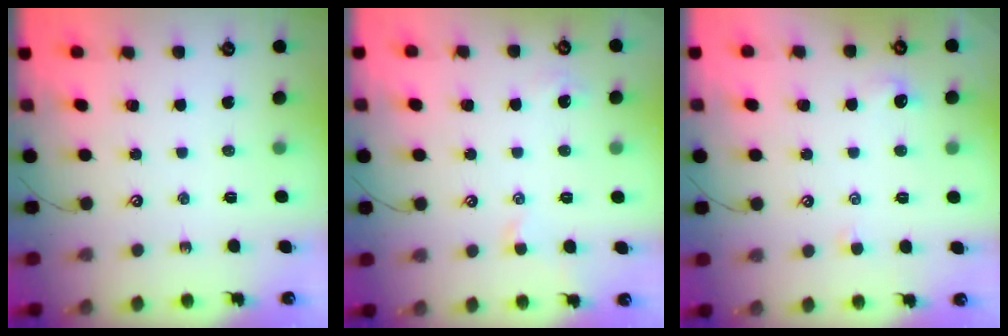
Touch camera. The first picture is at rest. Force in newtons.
{"total": 0.9, "press": 0.7, "slide": 0.5}
{"total": 1.4, "press": 1.3, "slide": 0.4}